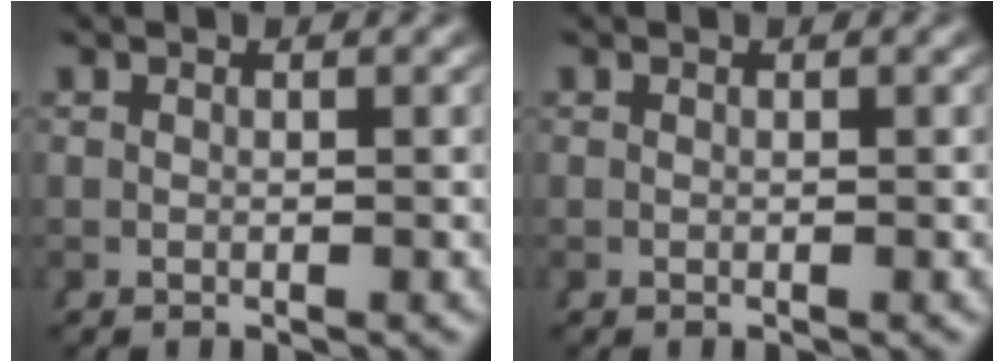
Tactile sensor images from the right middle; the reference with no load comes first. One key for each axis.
{"total": 0.0}